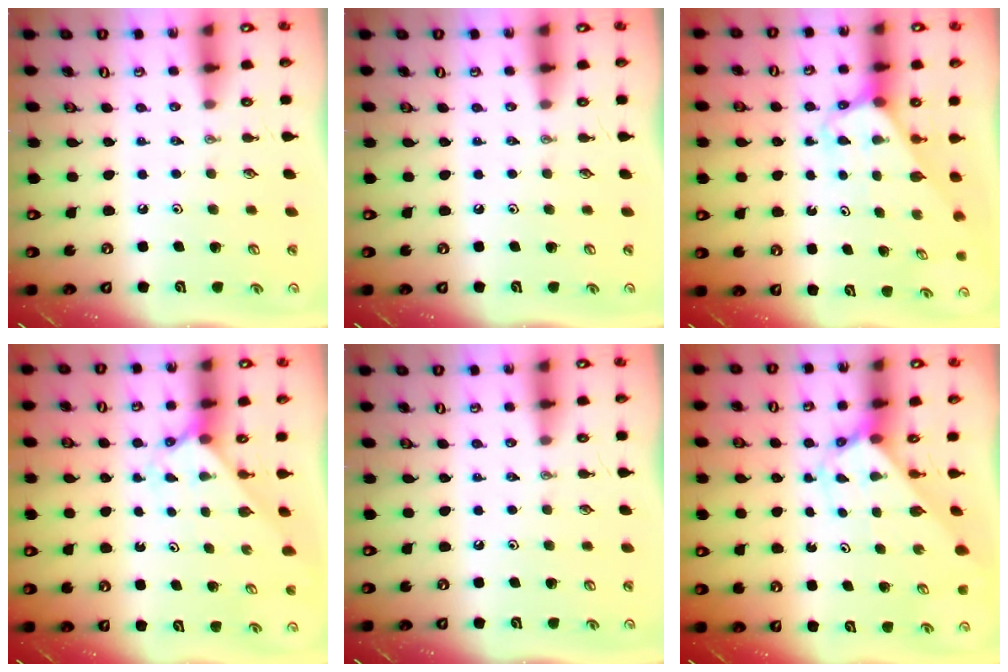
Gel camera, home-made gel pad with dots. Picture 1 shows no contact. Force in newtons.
{"total": 0.0}
{"total": 3.0, "press": 3.0, "slide": 0.2}
{"total": 2.4, "press": 2.4, "slide": 0.2}
{"total": 0.0}
{"total": 2.6, "press": 2.6, "slide": 0.2}